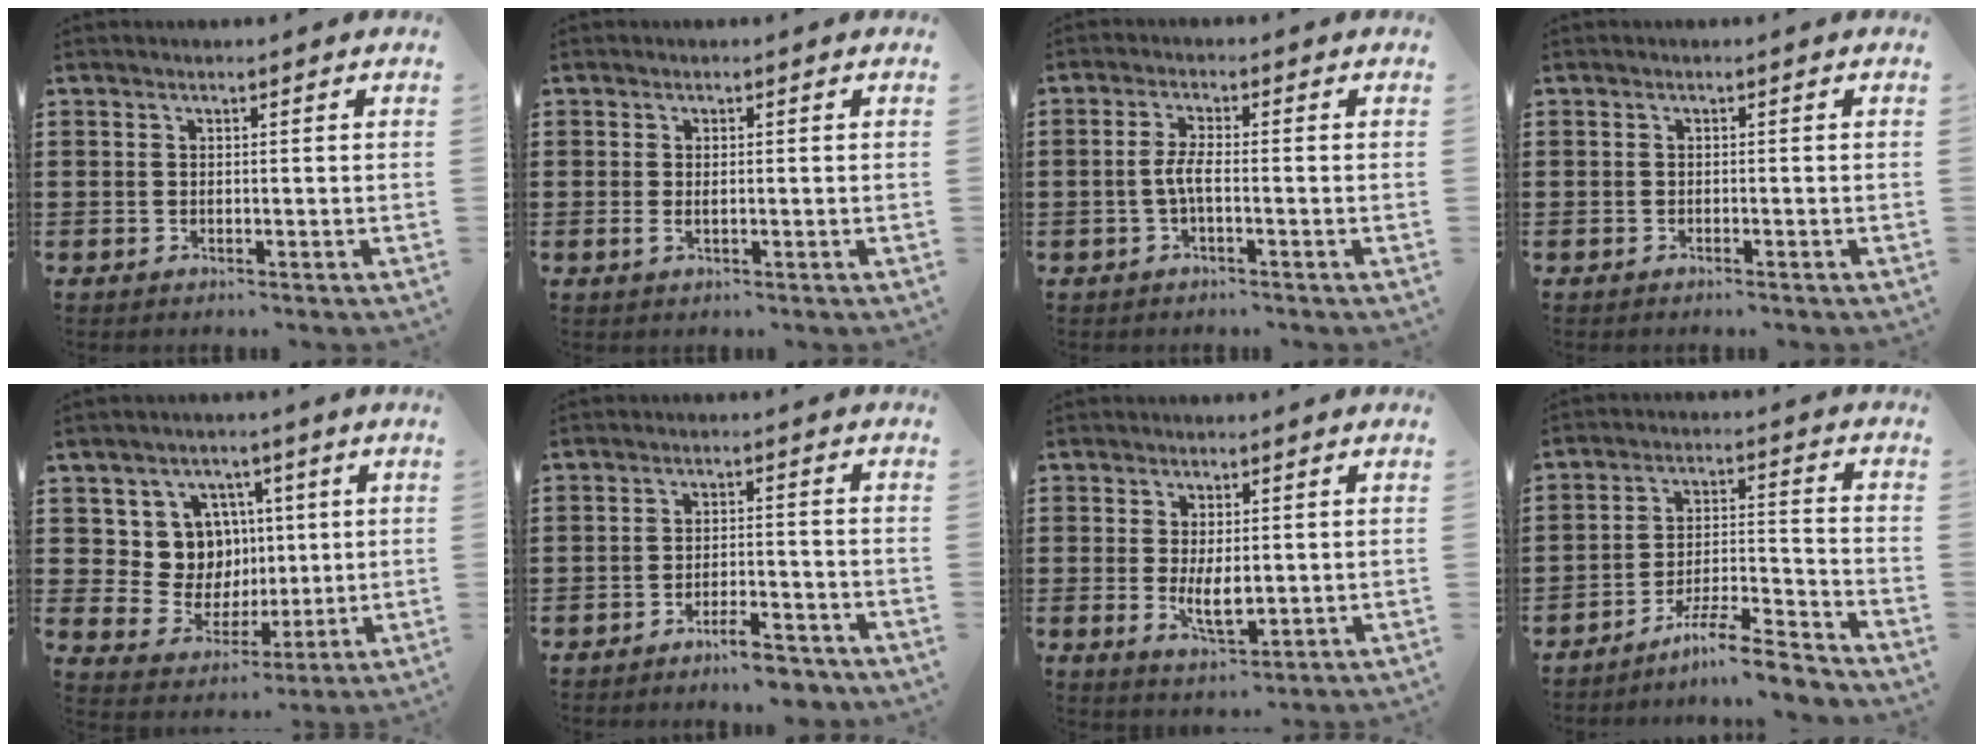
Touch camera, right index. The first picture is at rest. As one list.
[{"total": 1.3, "force": [-0.2, 0.5, 1.2], "torque": [-0.022, 0.000, -0.003]}, {"total": 3.1, "force": [-1.0, 0.4, 2.9], "torque": [-0.076, -0.007, -0.027]}, {"total": 0.5, "force": [-0.5, -0.1, 0.0], "torque": [-0.002, -0.003, -0.010]}, {"total": 8.7, "force": [2.2, 8.2, 2.1], "torque": [-0.070, -0.009, 0.048]}, {"total": 4.8, "force": [-4.4, 0.3, 1.9], "torque": [-0.031, 0.000, -0.083]}, {"total": 4.9, "force": [-0.2, 2.1, 4.4], "torque": [-0.078, -0.004, -0.005]}, {"total": 8.1, "force": [-7.2, 0.3, 3.5], "torque": [-0.063, 0.008, -0.138]}]